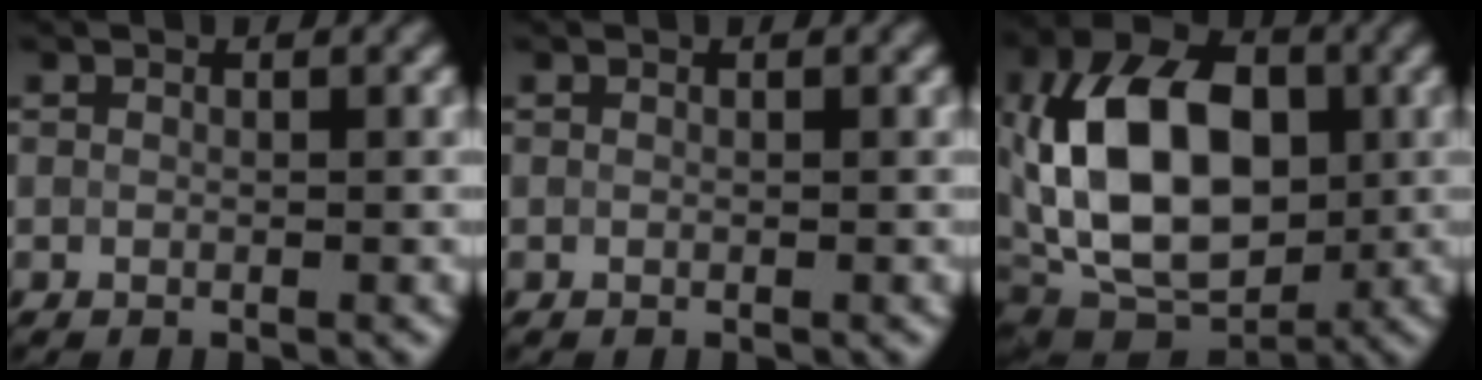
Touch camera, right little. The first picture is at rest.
{"total": 0.0}
{"total": 13.2, "force": [0.9, 8.7, 9.8], "torque": [-0.182, 0.014, 0.014]}